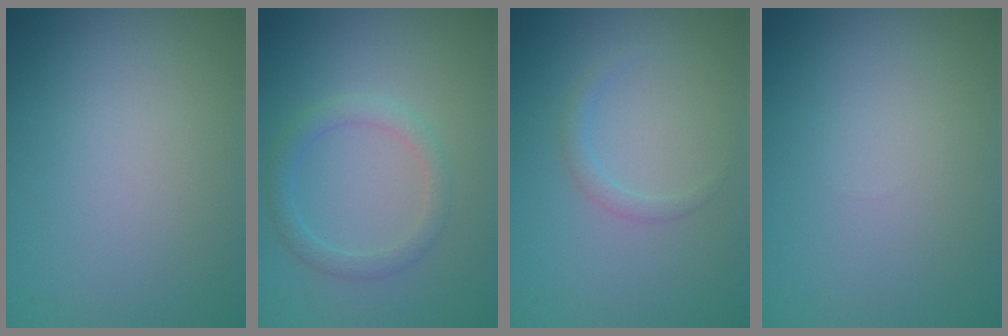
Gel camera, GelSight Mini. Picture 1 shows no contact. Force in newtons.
{"total": 2.0, "press": 2.0, "slide": 0.1}
{"total": 1.1, "press": 1.1, "slide": 0.1}
{"total": 0.0}